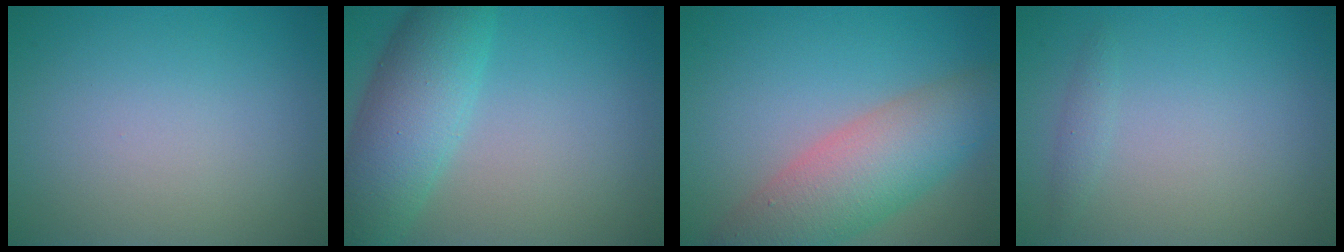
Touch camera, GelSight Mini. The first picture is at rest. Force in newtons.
{"total": 6.9, "press": 6.9, "slide": 0.3}
{"total": 7.4, "press": 7.3, "slide": 0.3}
{"total": 0.8, "press": 0.8, "slide": 0.1}